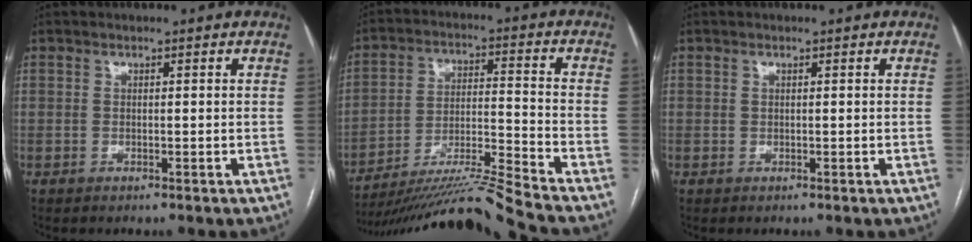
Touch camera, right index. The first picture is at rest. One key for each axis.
{"total": 16.0, "fx": -14.6, "fy": -3.9, "fz": 5.2, "tx": -0.079, "ty": 0.001, "tz": -0.250}
{"total": 0.0}